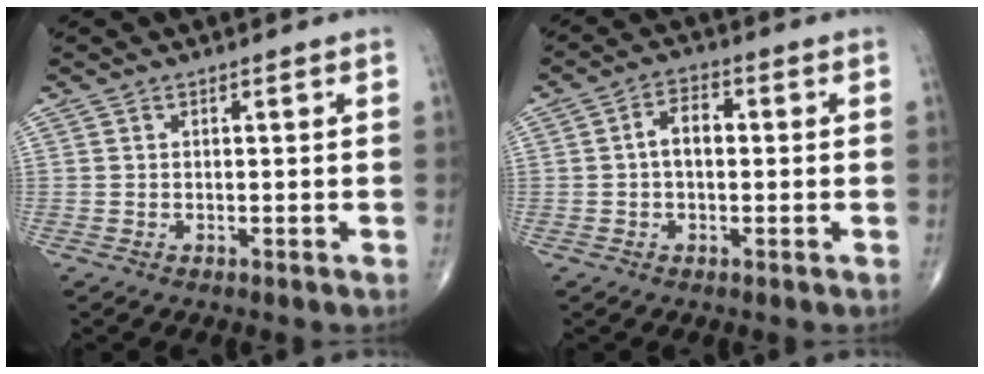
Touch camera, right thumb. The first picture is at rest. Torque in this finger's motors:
{"motor_torque": [0.49, 1.61, 0.29, -0.35, 0.07]}